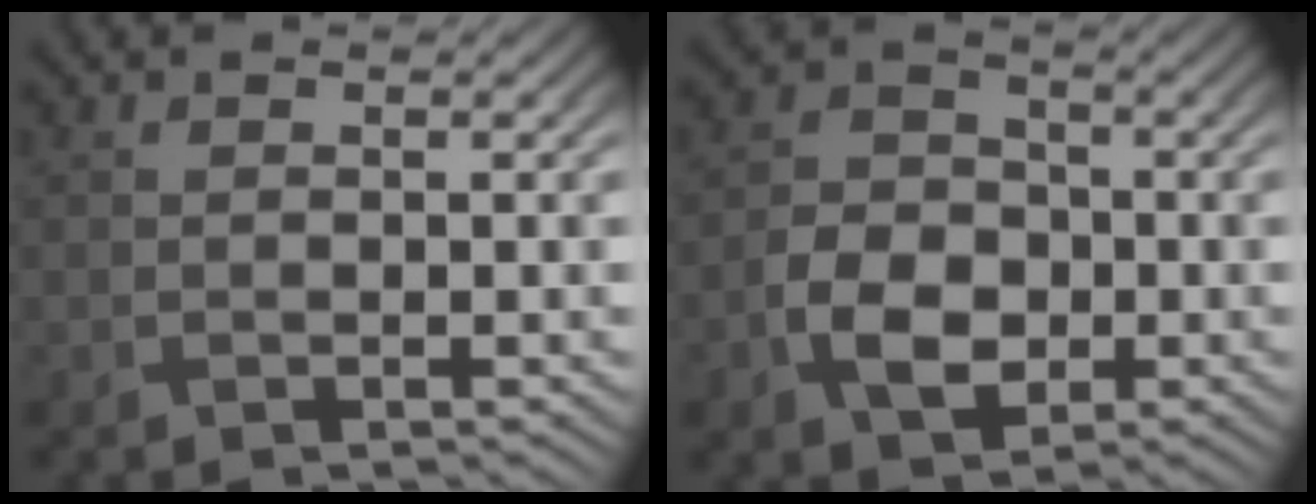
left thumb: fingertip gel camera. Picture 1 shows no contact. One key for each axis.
{"total": 6.1, "fx": -2.1, "fy": 4.4, "fz": 3.6, "tx": -0.079, "ty": -0.005, "tz": -0.045}